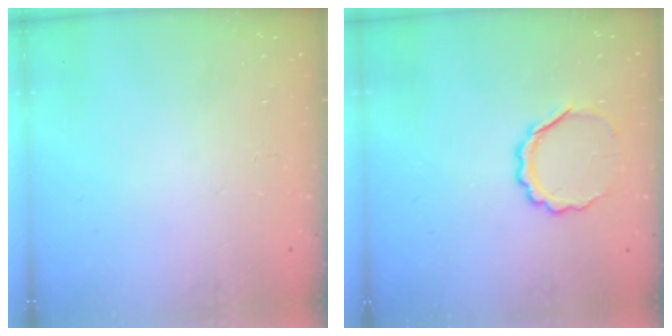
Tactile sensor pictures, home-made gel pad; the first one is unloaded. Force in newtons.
{"total": 6.6, "press": 6.5, "slide": 0.8}